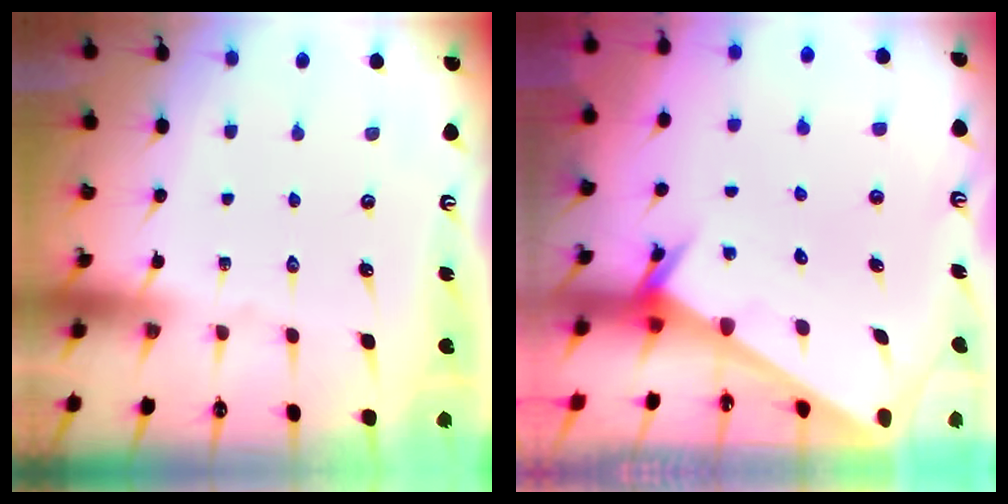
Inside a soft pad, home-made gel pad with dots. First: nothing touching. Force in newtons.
{"total": 2.0, "press": 2.0, "slide": 0.1}